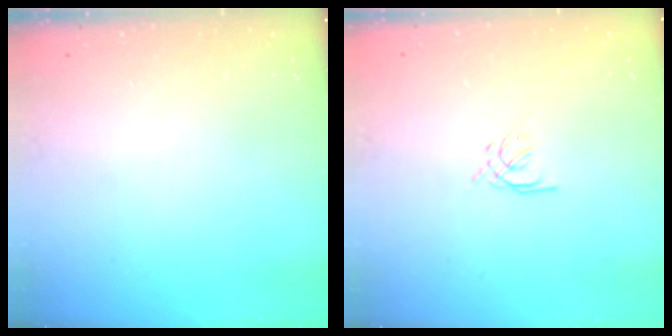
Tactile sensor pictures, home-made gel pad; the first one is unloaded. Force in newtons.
{"total": 1.2, "press": 1.1, "slide": 0.5}